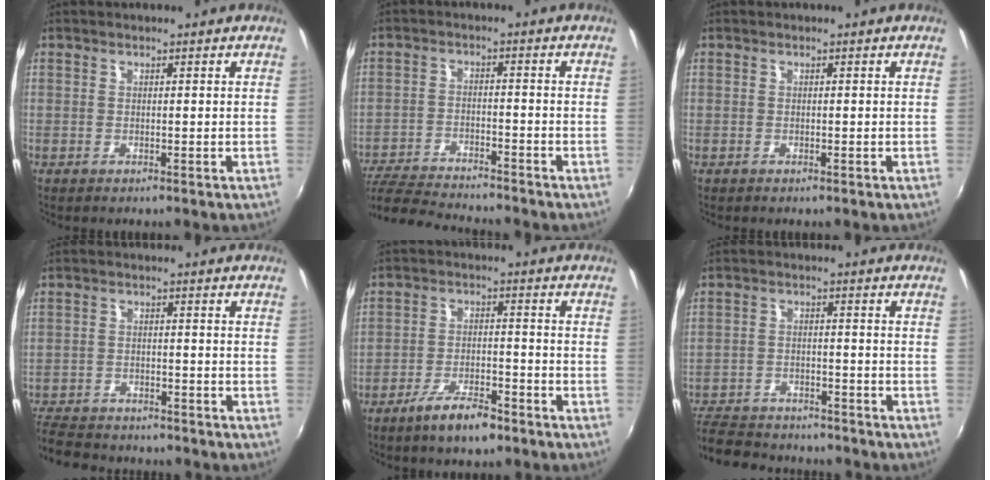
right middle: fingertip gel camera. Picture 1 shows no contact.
{"total": 14.2, "force": [-12.8, 2.2, 5.7], "torque": [-0.138, -0.019, -0.215]}
{"total": 0.0}
{"total": 12.0, "force": [-10.4, 4.2, 4.1], "torque": [-0.119, -0.008, -0.169]}
{"total": 7.5, "force": [-5.5, 2.3, 4.6], "torque": [-0.099, 0.000, -0.091]}
{"total": 16.4, "force": [-14.0, 5.6, 6.3], "torque": [-0.156, -0.010, -0.212]}